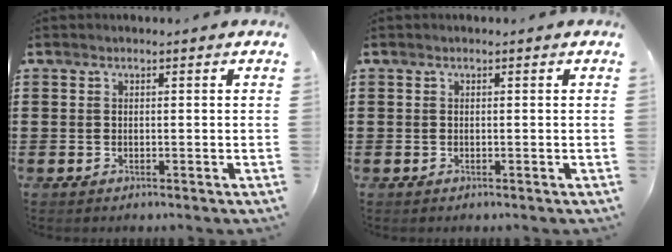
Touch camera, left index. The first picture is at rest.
{"total": 0.0}